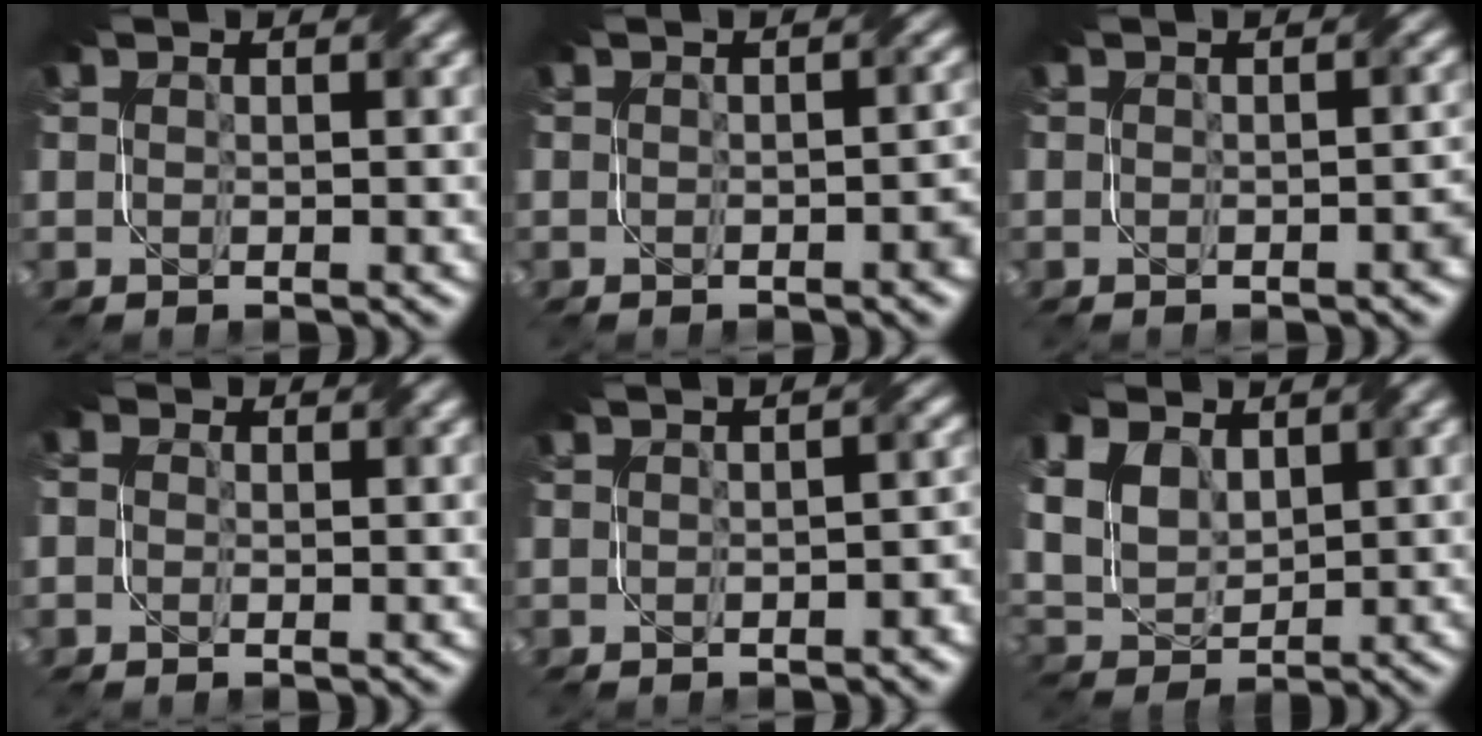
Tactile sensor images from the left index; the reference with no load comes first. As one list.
[{"total": 1.4, "force": [-0.6, 0.5, 1.2], "torque": [-0.016, 0.001, -0.007]}, {"total": 1.2, "force": [-0.6, 0.3, 1.0], "torque": [-0.011, 0.001, -0.008]}, {"total": 1.4, "force": [0.3, 1.2, 0.7], "torque": [-0.017, 0.004, -0.009]}, {"total": 2.0, "force": [-0.5, 1.0, 1.6], "torque": [-0.019, -0.002, -0.003]}, {"total": 9.7, "force": [3.9, 6.9, 5.6], "torque": [-0.142, 0.029, 0.069]}]